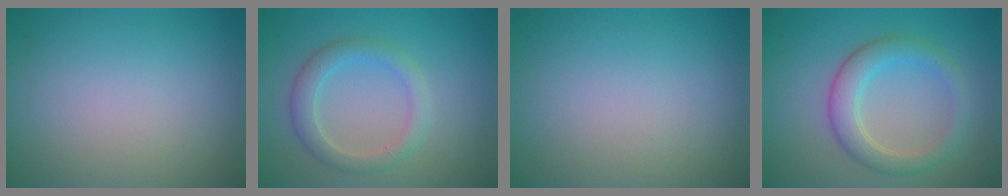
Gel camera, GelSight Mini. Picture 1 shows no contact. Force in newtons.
{"total": 2.9, "press": 2.9, "slide": 0.1}
{"total": 0.0}
{"total": 3.7, "press": 3.7, "slide": 0.3}